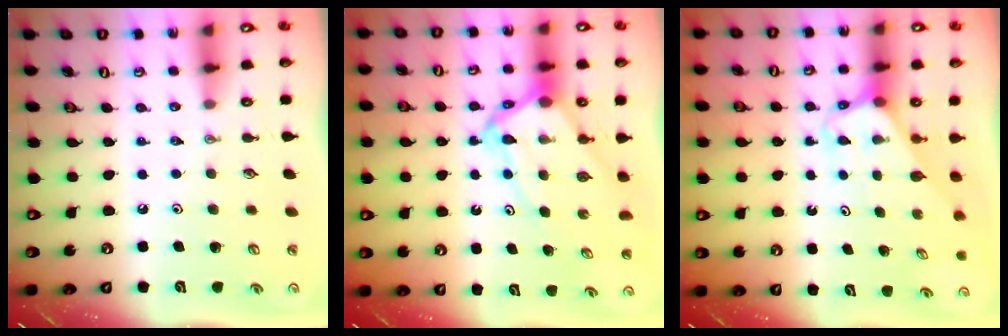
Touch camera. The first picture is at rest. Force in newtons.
{"total": 9.5, "press": 9.5, "slide": 0.8}
{"total": 3.1, "press": 3.1, "slide": 0.2}